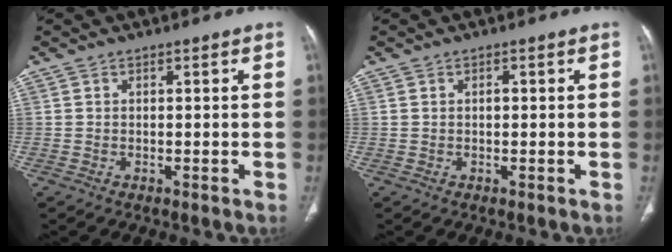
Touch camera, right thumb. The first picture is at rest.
{"total": 0.9, "force": [0.1, 0.6, 0.7], "torque": [-0.012, 0.004, 0.002]}